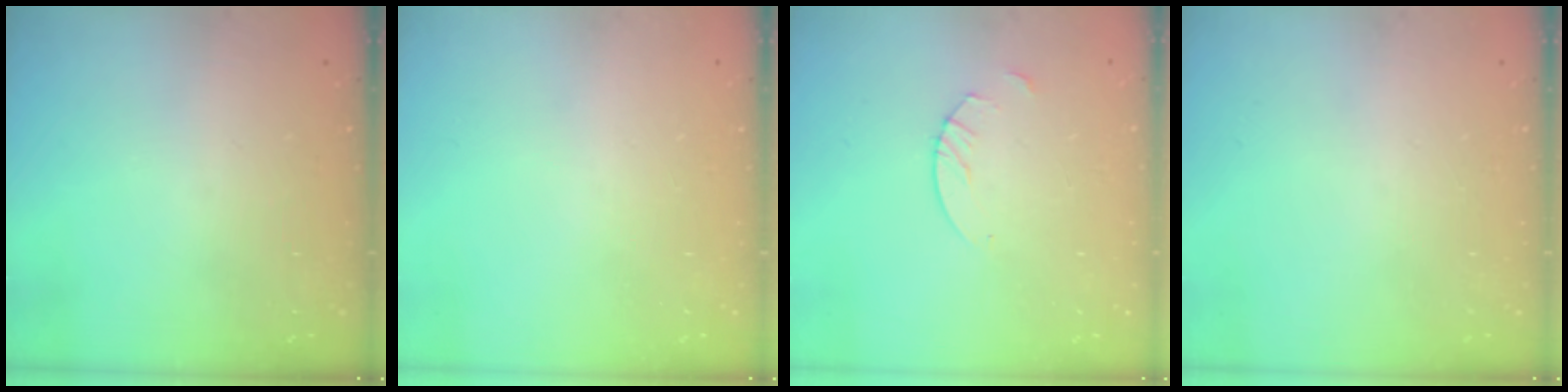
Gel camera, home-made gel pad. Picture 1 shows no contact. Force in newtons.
{"total": 0.0}
{"total": 2.7, "press": 2.7, "slide": 0.2}
{"total": 0.0}